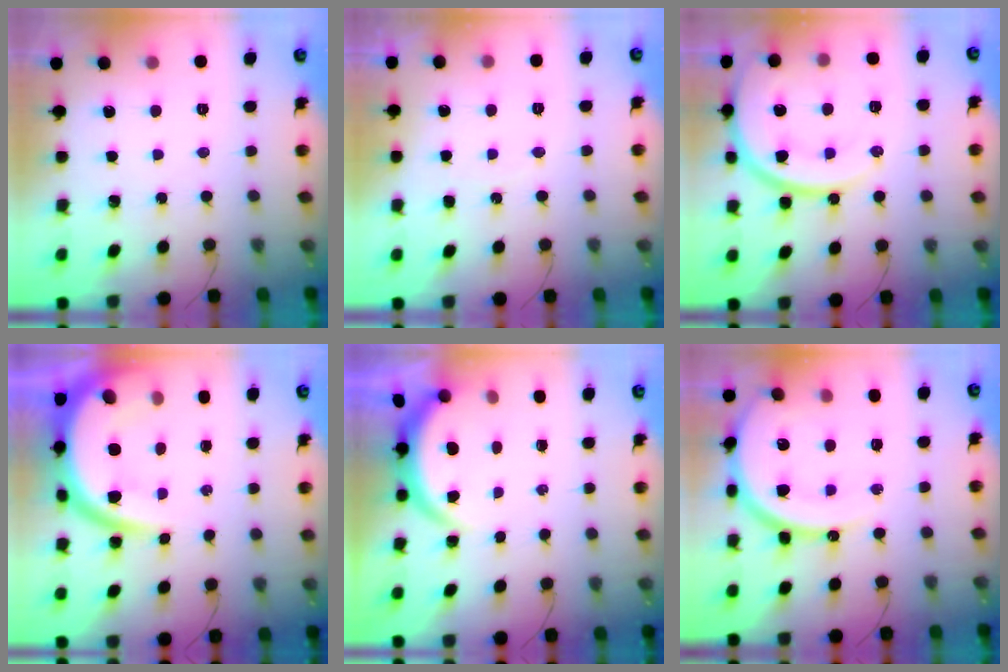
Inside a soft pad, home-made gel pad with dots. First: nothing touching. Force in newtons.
{"total": 5.4, "press": 5.1, "slide": 2.0}
{"total": 17.6, "press": 17.6, "slide": 1.8}
{"total": 16.1, "press": 16.0, "slide": 1.7}
{"total": 3.9, "press": 3.9, "slide": 0.3}
{"total": 16.0, "press": 16.0, "slide": 0.6}